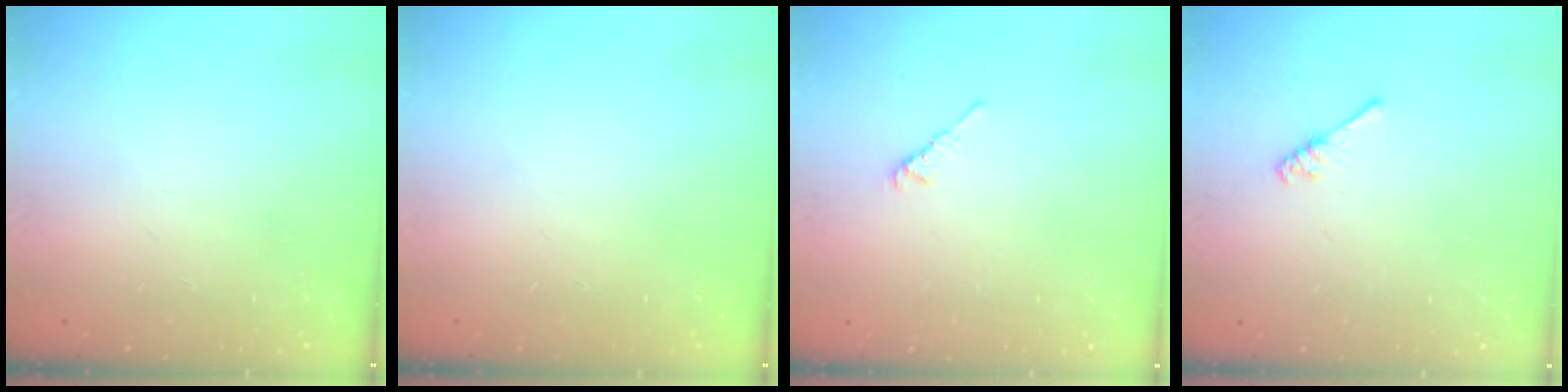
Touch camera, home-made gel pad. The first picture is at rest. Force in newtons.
{"total": 0.0}
{"total": 3.1, "press": 3.0, "slide": 0.8}
{"total": 3.1, "press": 3.1, "slide": 0.5}